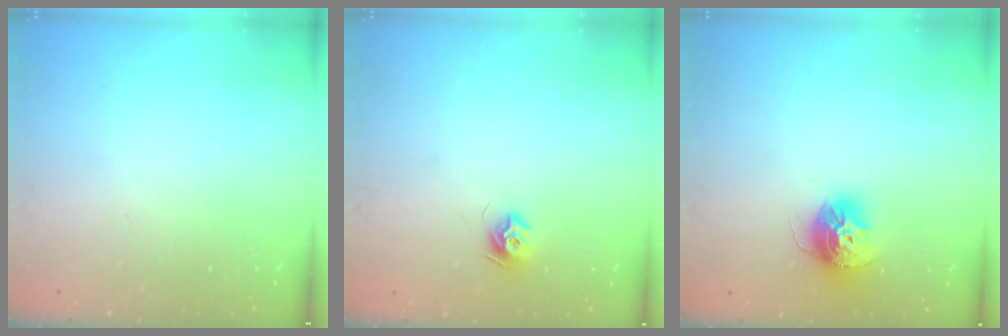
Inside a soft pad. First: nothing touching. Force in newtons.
{"total": 7.6, "press": 7.6, "slide": 0.2}
{"total": 13.5, "press": 13.4, "slide": 1.2}